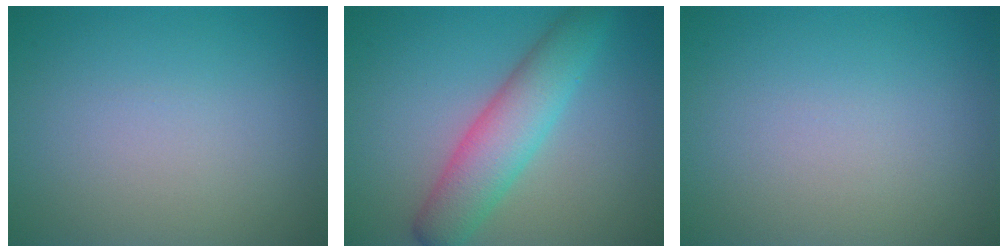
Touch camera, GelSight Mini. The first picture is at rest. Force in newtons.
{"total": 5.4, "press": 5.4, "slide": 0.3}
{"total": 0.0}